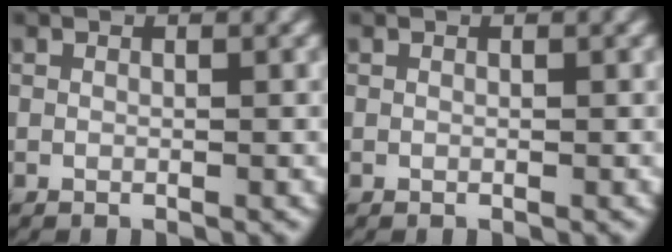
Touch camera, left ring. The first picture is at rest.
{"total": 0.0}